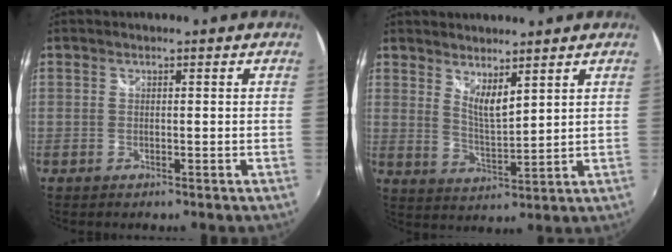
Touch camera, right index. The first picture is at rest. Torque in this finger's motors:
{"motor_torque": [0.03, 0.12, 0.00, 0.01]}